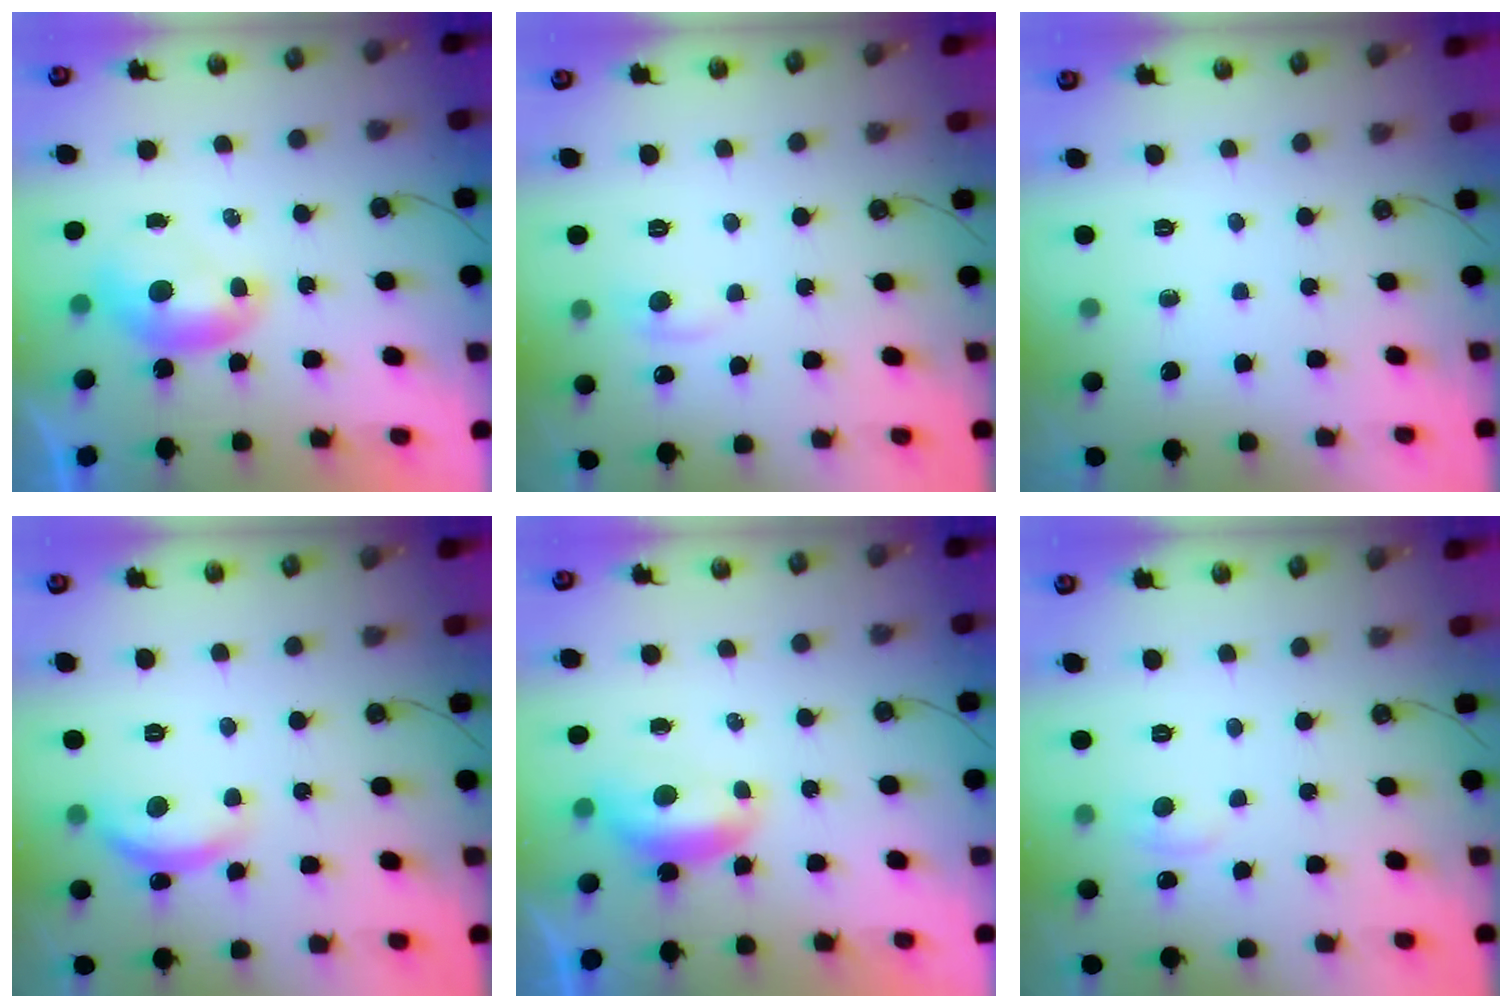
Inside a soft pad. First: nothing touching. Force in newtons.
{"total": 1.7, "press": 1.4, "slide": 0.9}
{"total": 0.0}
{"total": 5.5, "press": 5.5, "slide": 0.6}
{"total": 1.7, "press": 1.6, "slide": 0.7}
{"total": 0.9, "press": 0.4, "slide": 0.8}